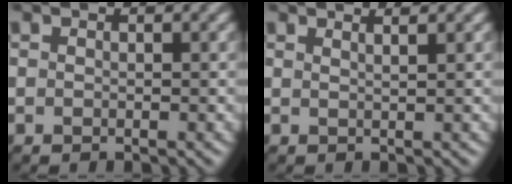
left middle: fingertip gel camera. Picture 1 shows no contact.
{"total": 2.2, "force": [1.6, 0.8, 1.3], "torque": [0.004, 0.006, 0.000]}